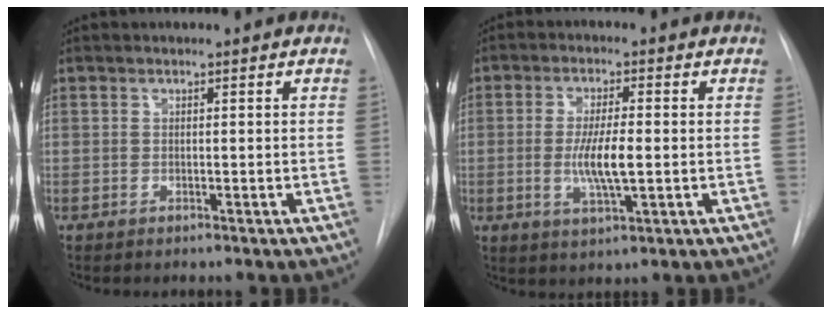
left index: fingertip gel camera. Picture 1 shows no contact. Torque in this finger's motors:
{"motor_torque": [0.91, 0.08, 0.30, 0.11]}